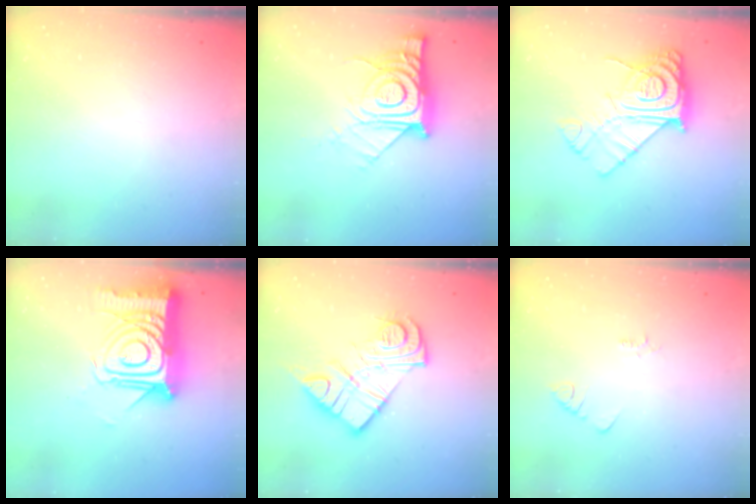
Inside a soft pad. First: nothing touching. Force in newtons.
{"total": 15.3, "press": 15.2, "slide": 1.1}
{"total": 13.5, "press": 13.5, "slide": 1.1}
{"total": 22.4, "press": 22.4, "slide": 1.7}
{"total": 14.7, "press": 14.7, "slide": 1.3}
{"total": 1.9, "press": 1.9, "slide": 0.3}